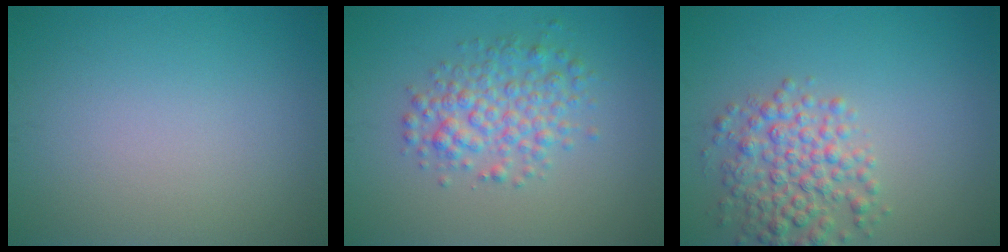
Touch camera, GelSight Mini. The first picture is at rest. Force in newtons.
{"total": 3.8, "press": 3.8, "slide": 0.1}
{"total": 4.7, "press": 4.7, "slide": 0.1}